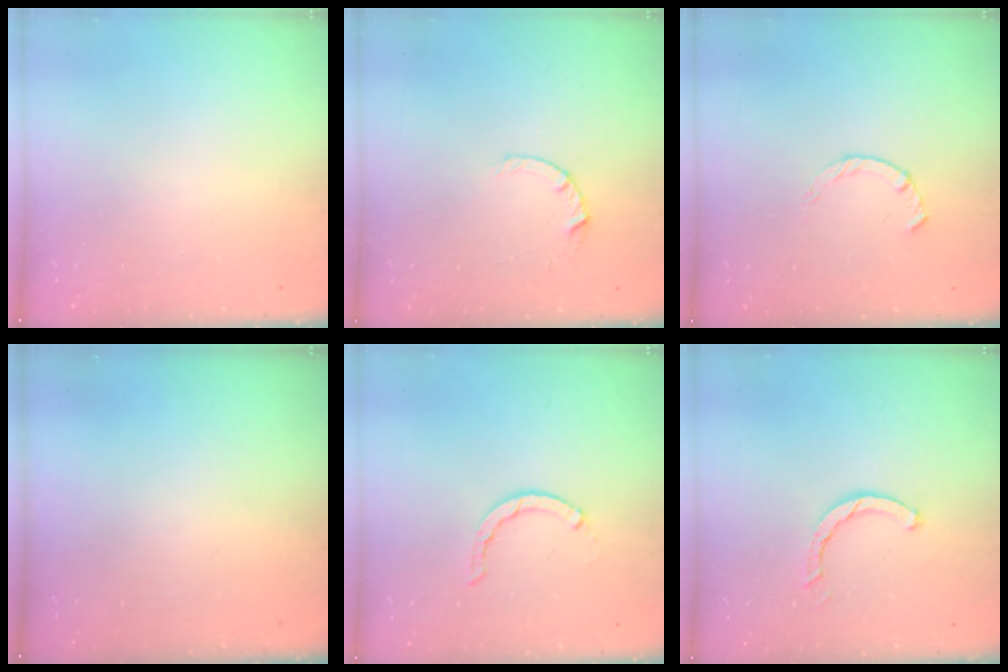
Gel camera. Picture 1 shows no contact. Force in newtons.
{"total": 4.5, "press": 4.4, "slide": 0.5}
{"total": 2.2, "press": 2.2, "slide": 0.4}
{"total": 0.0}
{"total": 1.2, "press": 1.2, "slide": 0.2}
{"total": 2.4, "press": 2.4, "slide": 0.1}